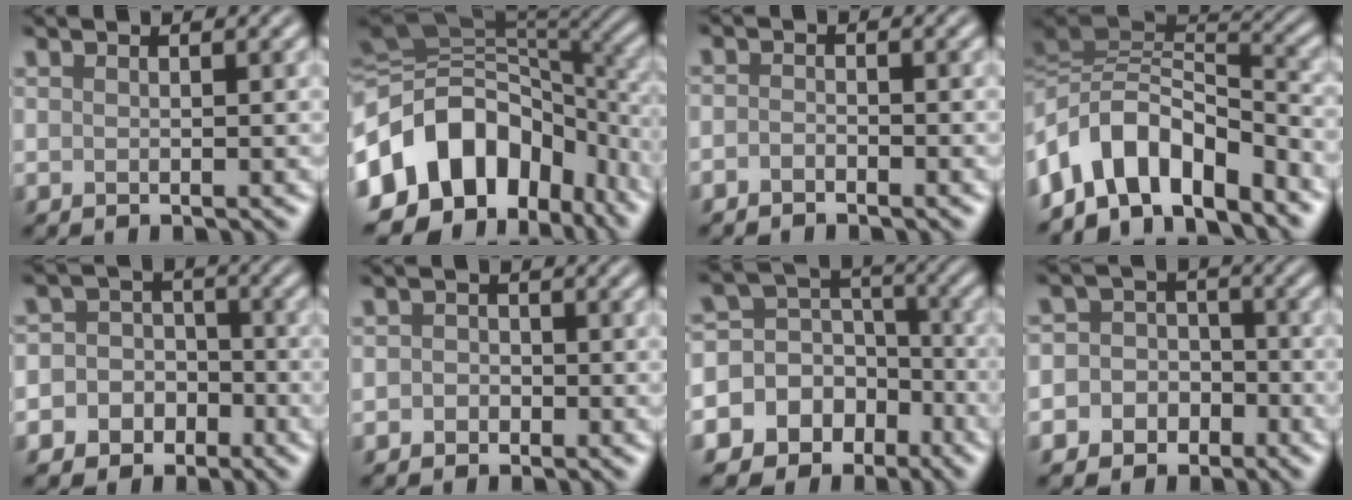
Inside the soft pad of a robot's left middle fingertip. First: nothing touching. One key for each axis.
{"total": 15.7, "fx": -3.9, "fy": 11.0, "fz": 10.5, "tx": -0.207, "ty": 0.006, "tz": -0.075}
{"total": 1.1, "fx": -0.9, "fy": 0.4, "fz": 0.4, "tx": -0.008, "ty": 0.001, "tz": -0.020}
{"total": 8.9, "fx": -4.0, "fy": 4.9, "fz": 6.2, "tx": -0.094, "ty": 0.012, "tz": -0.081}
{"total": 6.4, "fx": -2.9, "fy": 5.6, "fz": 1.1, "tx": -0.006, "ty": 0.006, "tz": -0.065}
{"total": 1.3, "fx": -0.5, "fy": 1.1, "fz": 0.4, "tx": 0.003, "ty": -0.001, "tz": -0.015}
{"total": 12.1, "fx": -5.9, "fy": 10.2, "fz": 2.6, "tx": -0.072, "ty": -0.008, "tz": -0.099}
{"total": 6.1, "fx": -2.8, "fy": 5.3, "fz": 1.1, "tx": -0.001, "ty": 0.007, "tz": -0.064}